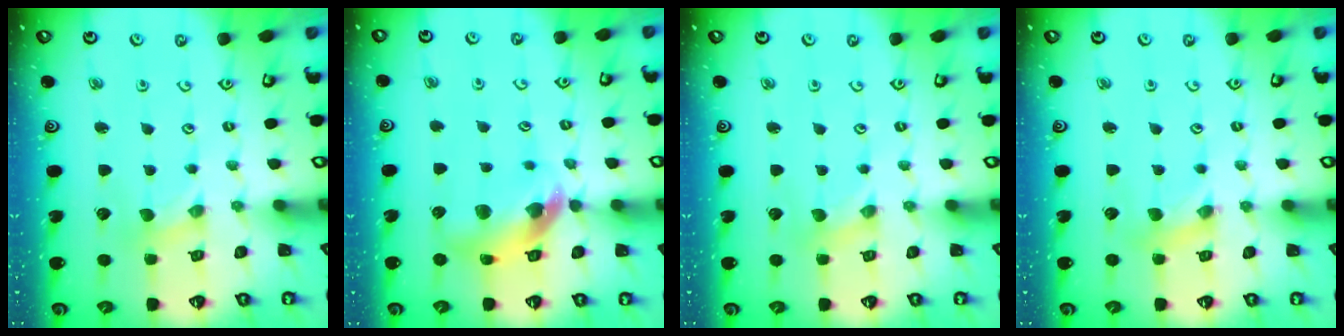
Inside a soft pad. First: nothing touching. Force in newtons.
{"total": 12.0, "press": 11.9, "slide": 1.7}
{"total": 0.0}
{"total": 2.1, "press": 2.1, "slide": 0.3}